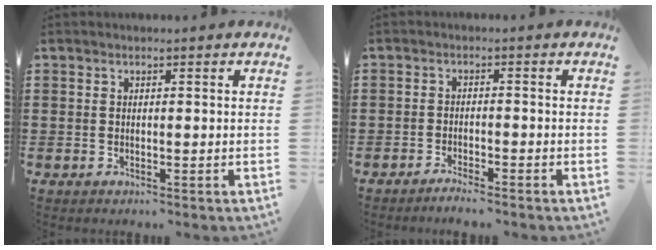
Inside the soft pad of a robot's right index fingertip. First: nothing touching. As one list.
[{"total": 1.8, "force": [-1.8, -0.1, 0.3], "torque": [-0.008, 0.003, -0.035]}]